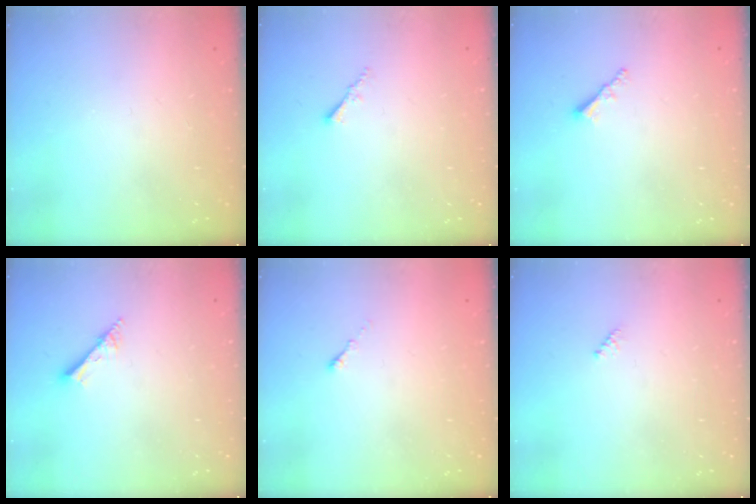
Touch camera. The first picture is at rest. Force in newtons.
{"total": 1.2, "press": 1.1, "slide": 0.4}
{"total": 1.9, "press": 1.9, "slide": 0.5}
{"total": 2.8, "press": 2.8, "slide": 0.2}
{"total": 0.0}
{"total": 2.3, "press": 2.2, "slide": 0.5}